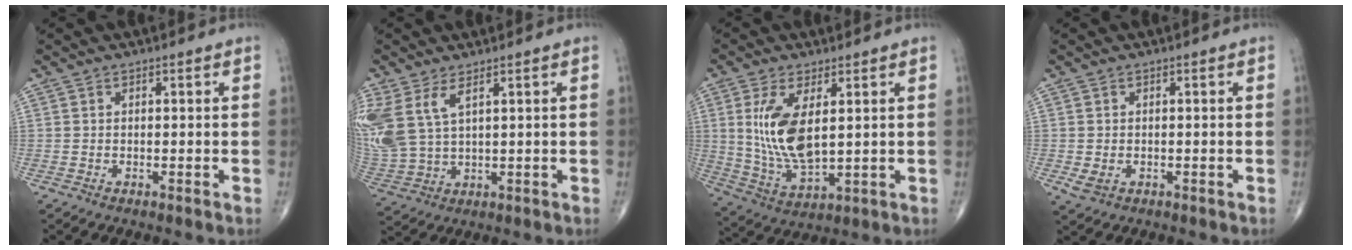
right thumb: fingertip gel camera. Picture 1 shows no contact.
{"total": 11.5, "force": [4.9, 5.8, 8.6], "torque": [-0.217, -0.011, 0.114]}
{"total": 12.4, "force": [2.6, 5.5, 10.8], "torque": [-0.217, -0.020, 0.065]}
{"total": 2.0, "force": [-0.4, 1.4, 1.4], "torque": [-0.024, -0.004, -0.001]}